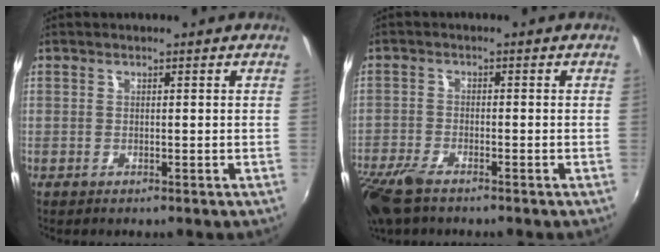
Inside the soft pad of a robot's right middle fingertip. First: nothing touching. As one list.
[{"total": 8.2, "force": [-6.1, 2.7, 4.7], "torque": [-0.127, -0.030, -0.122]}]